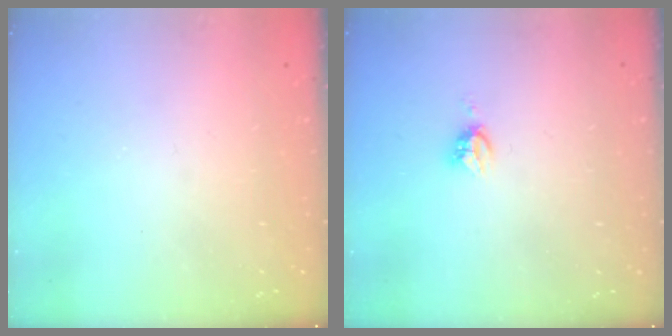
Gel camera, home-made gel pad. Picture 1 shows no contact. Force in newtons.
{"total": 4.1, "press": 4.1, "slide": 0.2}